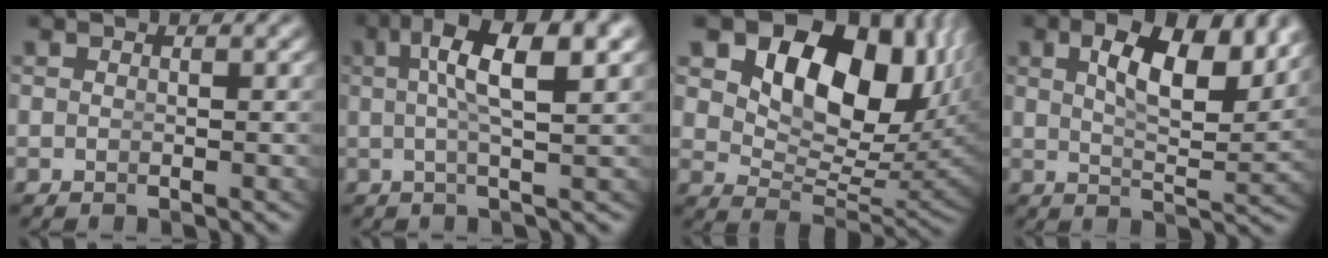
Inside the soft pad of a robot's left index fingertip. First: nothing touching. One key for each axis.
{"total": 7.3, "fx": 2.6, "fy": 1.5, "fz": 6.6, "tx": -0.111, "ty": 0.015, "tz": 0.039}
{"total": 15.5, "fx": 5.1, "fy": 9.3, "fz": 11.3, "tx": -0.184, "ty": 0.001, "tz": 0.076}
{"total": 7.4, "fx": 3.7, "fy": 2.1, "fz": 6.1, "tx": -0.090, "ty": 0.004, "tz": 0.057}